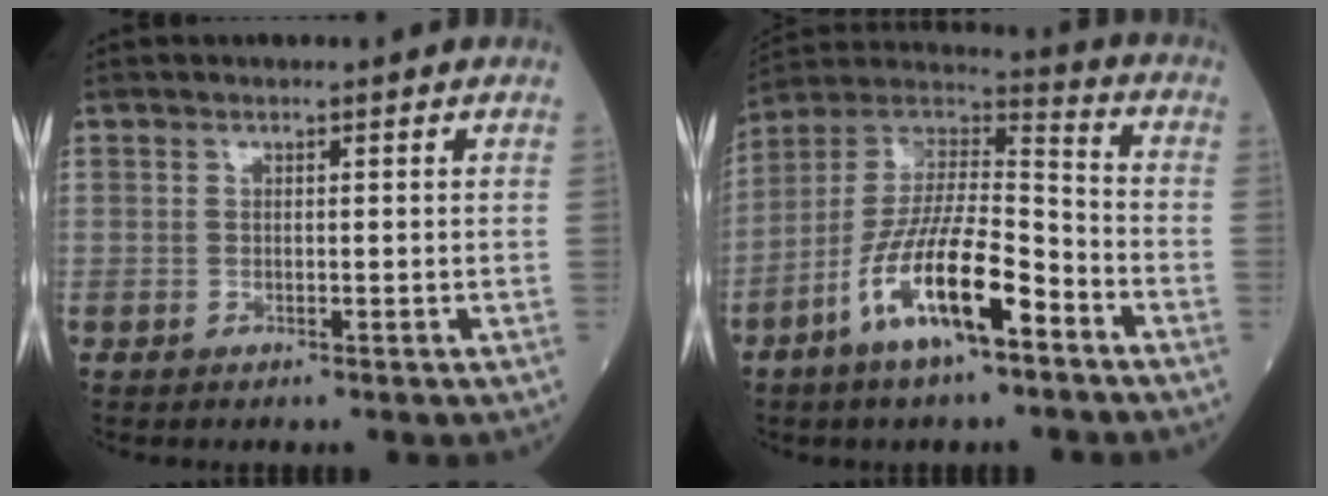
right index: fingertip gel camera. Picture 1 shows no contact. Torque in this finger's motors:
{"motor_torque": [1.59, -0.55, 1.05, 0.21]}